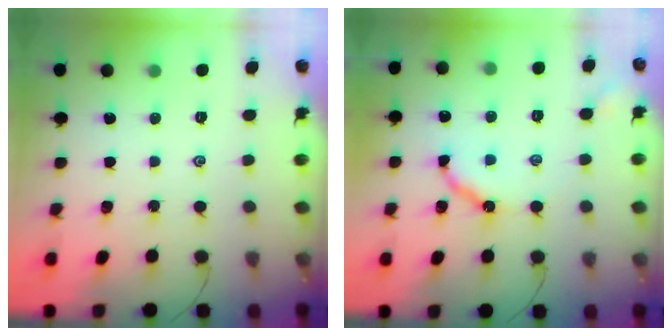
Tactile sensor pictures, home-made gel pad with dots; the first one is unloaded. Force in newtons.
{"total": 10.1, "press": 10.1, "slide": 0.9}